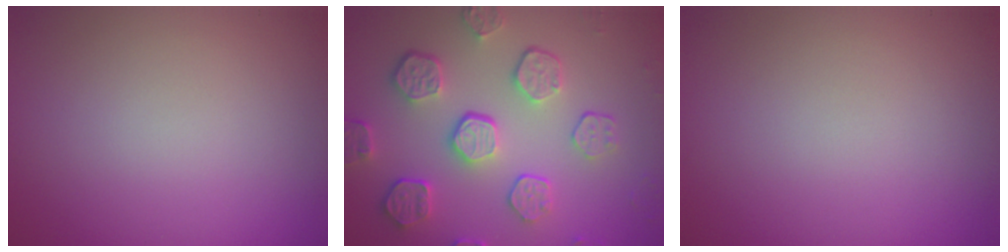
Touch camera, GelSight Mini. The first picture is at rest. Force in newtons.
{"total": 5.8, "press": 4.2, "slide": 4.0}
{"total": 0.0}